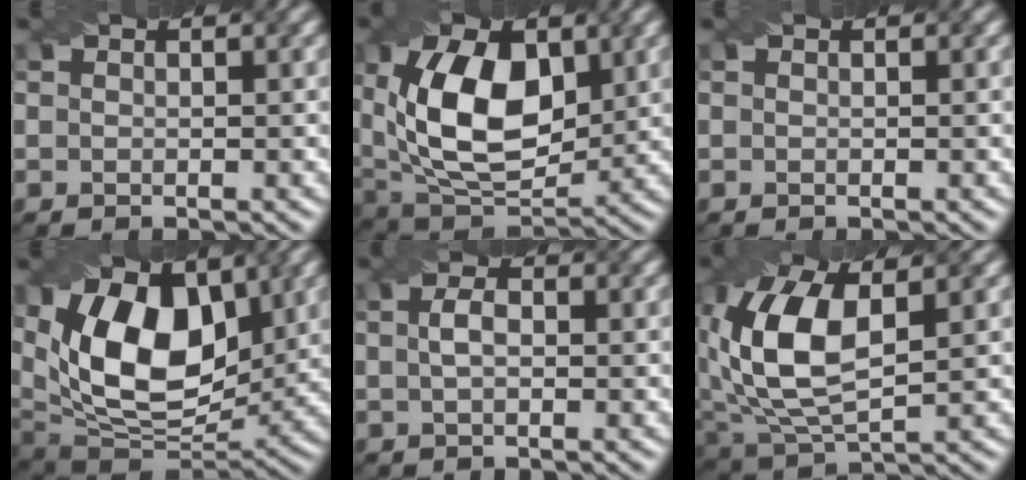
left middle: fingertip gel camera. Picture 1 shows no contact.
{"total": 11.5, "force": [2.1, 6.9, 8.9], "torque": [-0.174, 0.002, 0.035]}
{"total": 0.0}
{"total": 13.5, "force": [3.2, 8.2, 10.2], "torque": [-0.174, -0.003, 0.048]}
{"total": 1.8, "force": [0.1, 1.0, 1.6], "torque": [-0.033, 0.002, 0.001]}
{"total": 9.9, "force": [1.3, 5.5, 8.2], "torque": [-0.186, 0.001, 0.025]}